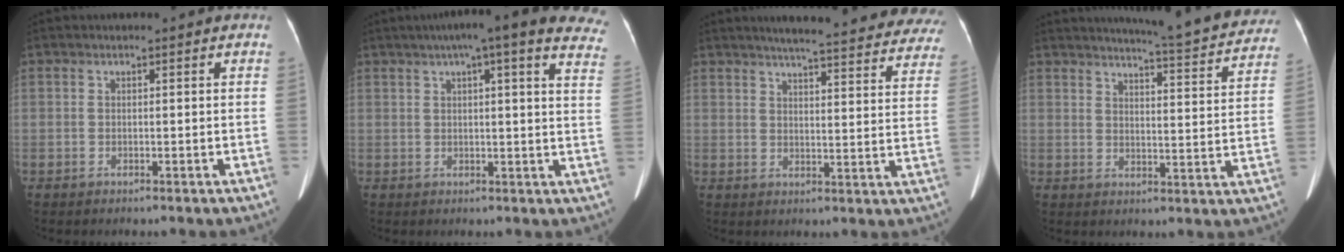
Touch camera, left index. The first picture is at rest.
{"total": 21.1, "force": [16.5, 2.9, 12.8], "torque": [-0.166, 0.022, 0.181]}
{"total": 27.6, "force": [24.8, 3.9, 11.4], "torque": [-0.149, -0.050, 0.281]}
{"total": 16.4, "force": [15.4, 1.1, 5.6], "torque": [-0.073, -0.045, 0.175]}